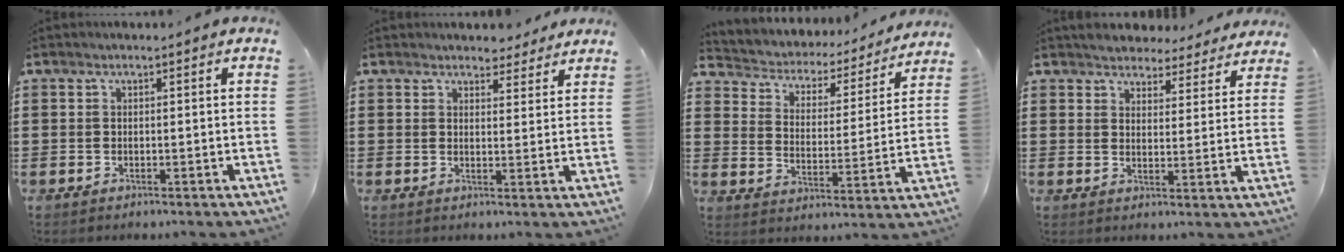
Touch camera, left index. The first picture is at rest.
{"total": 3.3, "force": [3.1, 1.0, 0.1], "torque": [-0.004, -0.009, 0.057]}
{"total": 2.7, "force": [2.4, 1.2, 0.0], "torque": [-0.023, -0.026, 0.029]}
{"total": 3.9, "force": [3.8, 0.5, -0.3], "torque": [-0.016, -0.017, 0.067]}